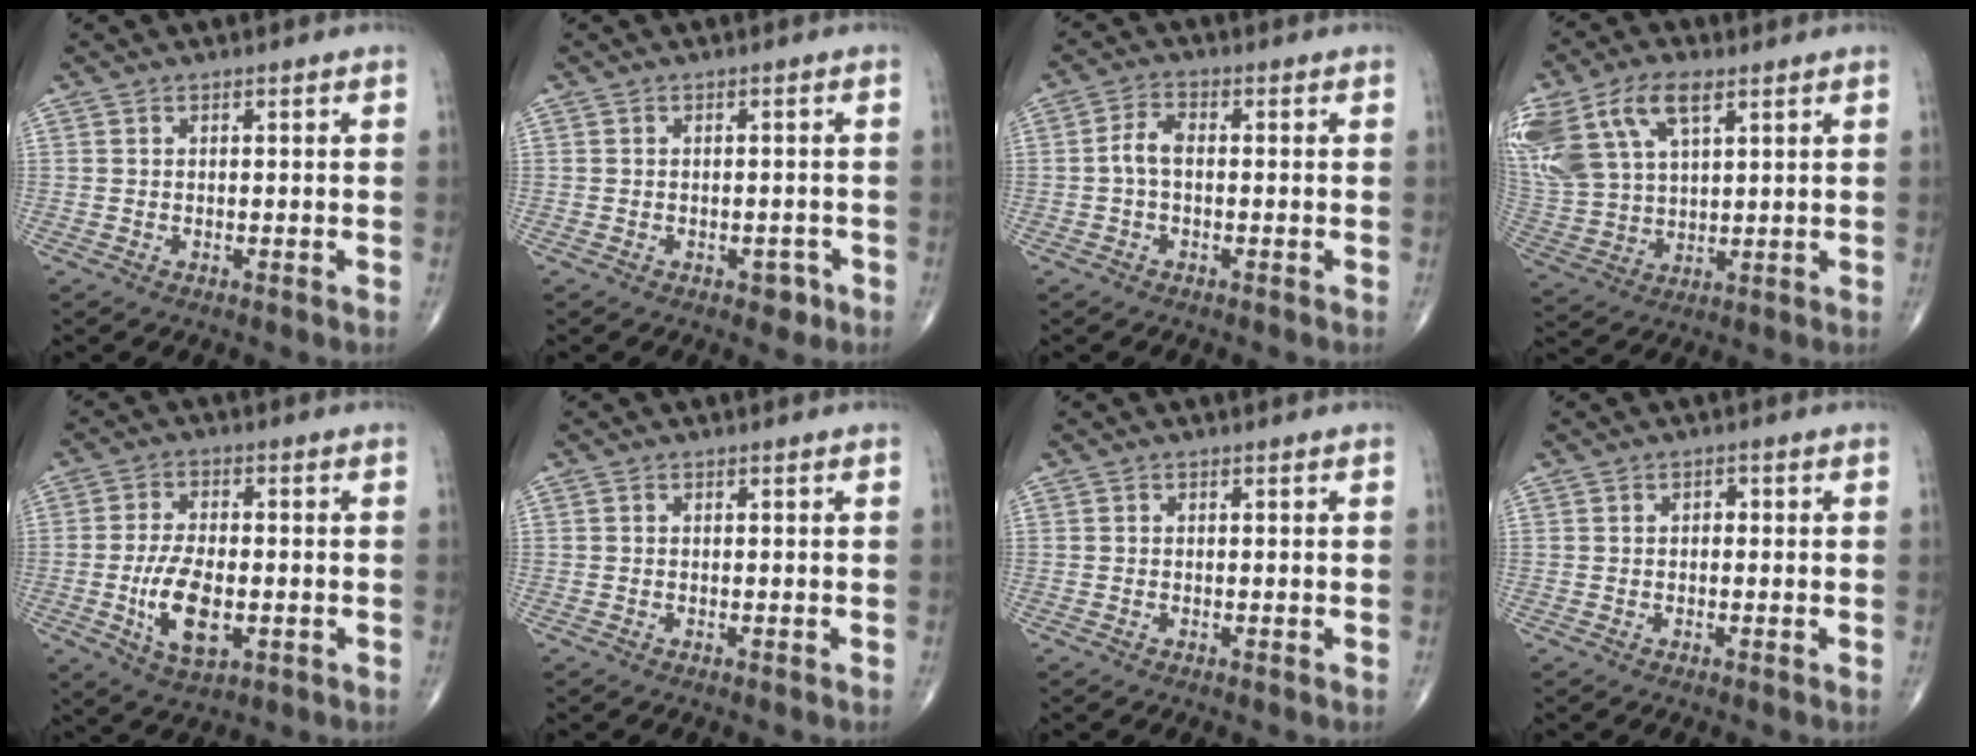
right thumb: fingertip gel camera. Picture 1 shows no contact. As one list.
[{"total": 2.2, "force": [-1.2, 1.5, 1.2], "torque": [-0.002, 0.005, -0.014]}, {"total": 3.6, "force": [-0.4, 1.9, 3.0], "torque": [-0.061, 0.014, -0.014]}, {"total": 19.4, "force": [9.3, 10.7, 13.2], "torque": [-0.303, 0.007, 0.184]}, {"total": 10.1, "force": [-2.2, 4.9, 8.6], "torque": [-0.154, -0.001, -0.034]}, {"total": 0.0}, {"total": 0.0}, {"total": 1.1, "force": [0.0, 0.8, 0.8], "torque": [-0.006, 0.005, -0.003]}]